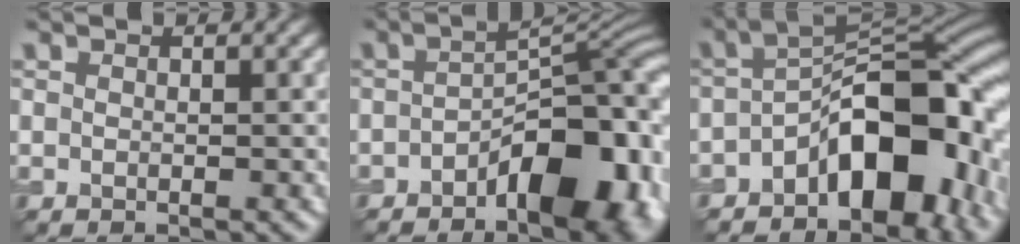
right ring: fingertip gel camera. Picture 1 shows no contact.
{"total": 10.1, "force": [-4.5, 4.5, 7.9], "torque": [-0.103, 0.011, -0.065]}
{"total": 12.0, "force": [-4.4, 6.1, 9.4], "torque": [-0.107, 0.017, -0.070]}